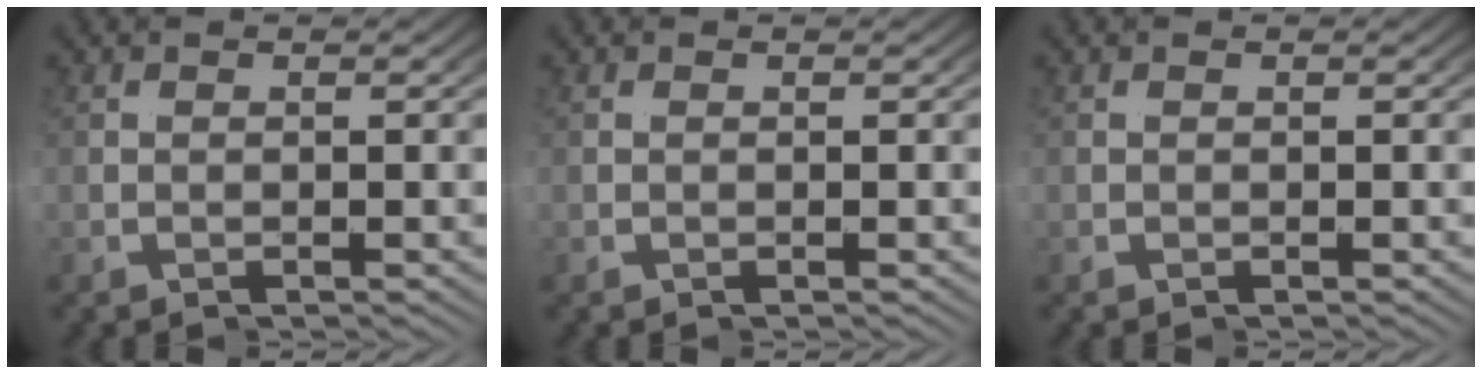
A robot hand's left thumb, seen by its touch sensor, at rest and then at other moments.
{"total": 0.0}
{"total": 0.0}